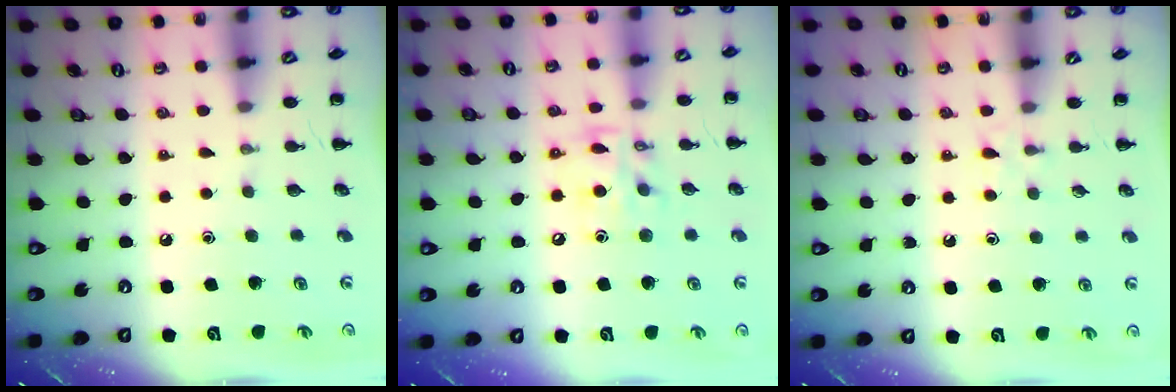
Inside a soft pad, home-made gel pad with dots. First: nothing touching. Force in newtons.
{"total": 11.7, "press": 11.5, "slide": 2.0}
{"total": 3.6, "press": 3.4, "slide": 1.3}